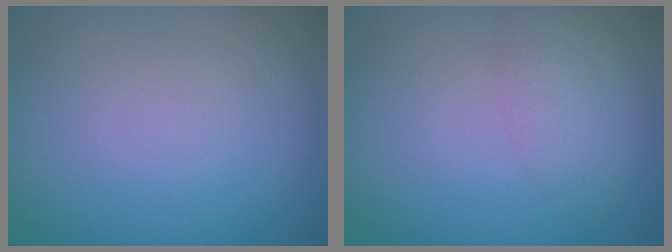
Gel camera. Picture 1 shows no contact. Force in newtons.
{"total": 2.4, "press": 2.4, "slide": 0.1}